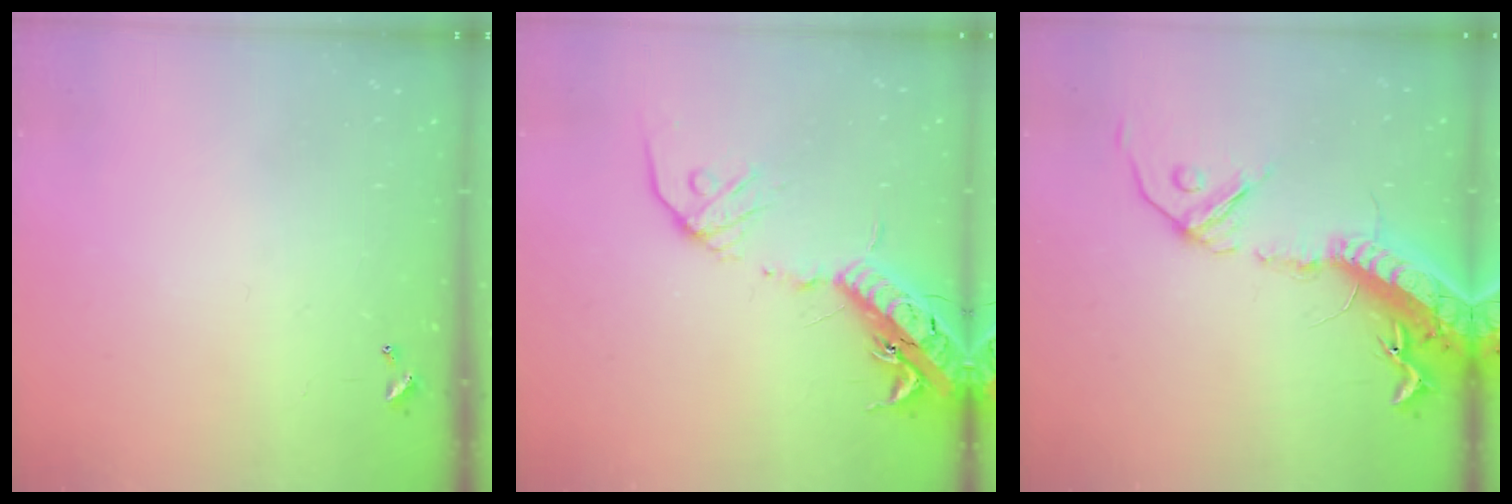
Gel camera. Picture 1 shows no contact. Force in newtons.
{"total": 17.9, "press": 17.4, "slide": 4.3}
{"total": 21.7, "press": 21.1, "slide": 5.1}